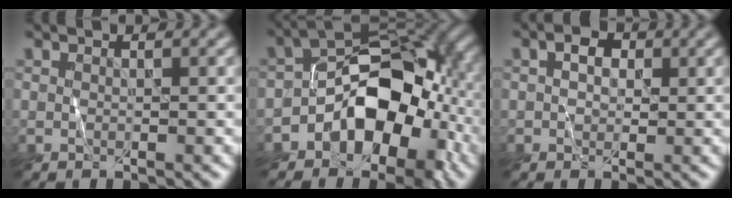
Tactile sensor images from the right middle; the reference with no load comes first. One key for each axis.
{"total": 9.4, "fx": -3.6, "fy": 5.8, "fz": 6.4, "tx": -0.081, "ty": 0.023, "tz": -0.070}
{"total": 1.5, "fx": 0.5, "fy": 1.2, "fz": 0.7, "tx": -0.012, "ty": 0.012, "tz": 0.004}